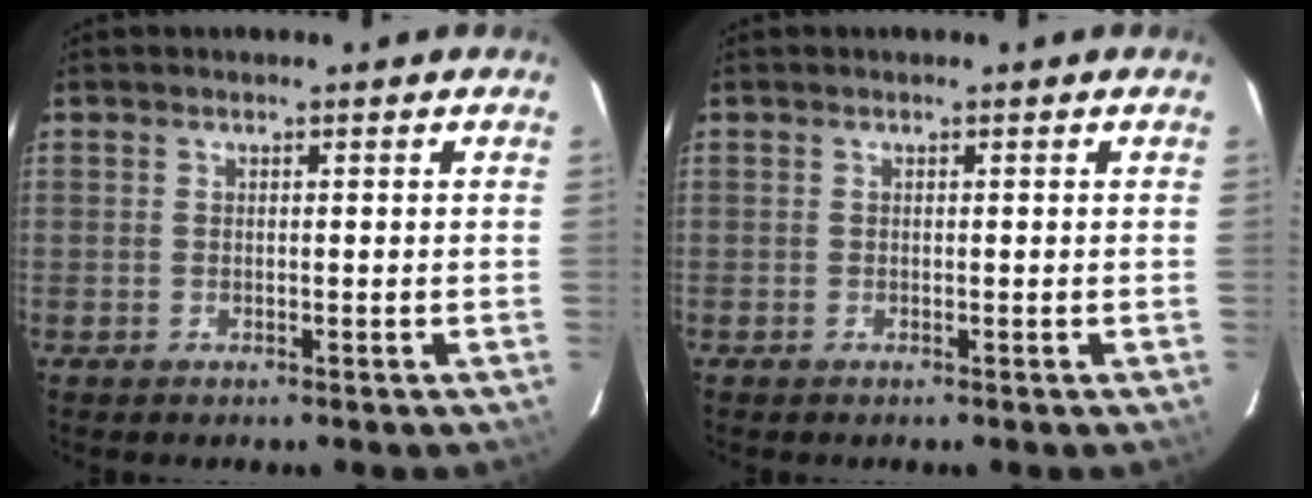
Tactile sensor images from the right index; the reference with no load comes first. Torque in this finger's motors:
{"motor_torque": [0.04, 0.05, 0.04, 0.01]}